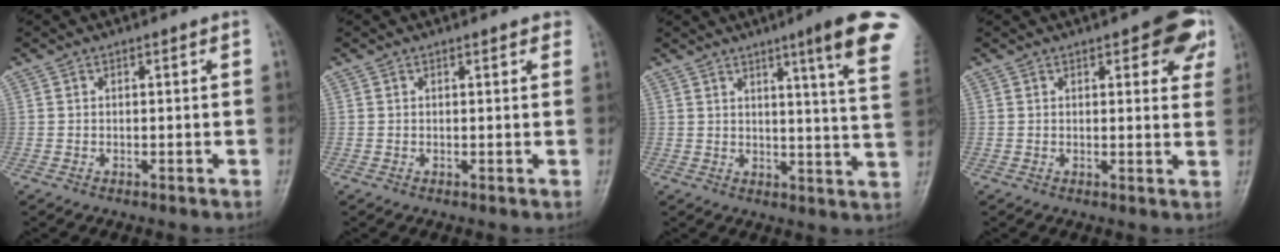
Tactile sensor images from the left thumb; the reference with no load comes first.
{"total": 1.5, "force": [1.1, 0.5, 0.8], "torque": [-0.003, 0.001, 0.010]}
{"total": 14.7, "force": [8.5, 0.5, 12.0], "torque": [-0.141, -0.042, 0.093]}
{"total": 8.8, "force": [4.4, 3.5, 6.7], "torque": [-0.045, -0.011, 0.047]}